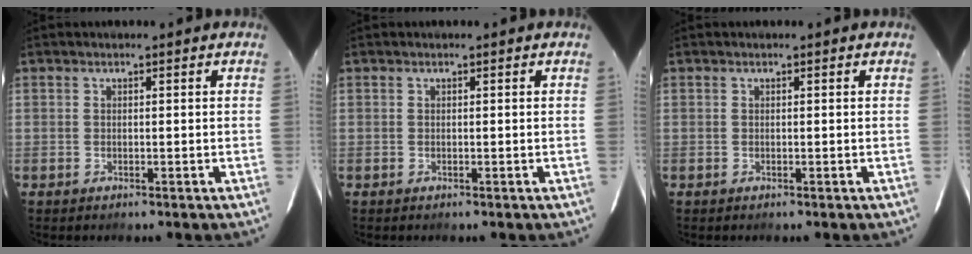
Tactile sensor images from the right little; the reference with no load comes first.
{"total": 0.0}
{"total": 0.0}